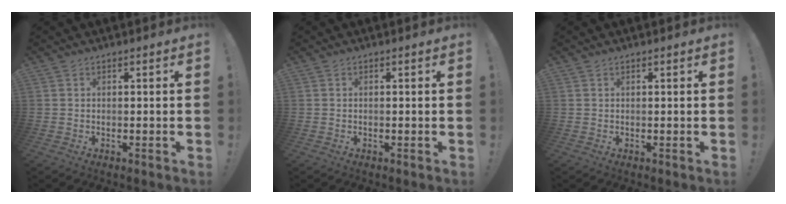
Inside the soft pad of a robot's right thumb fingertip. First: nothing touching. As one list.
[{"total": 0.0}, {"total": 0.0}]